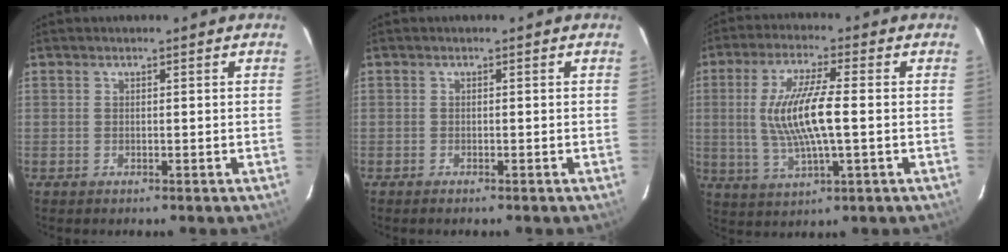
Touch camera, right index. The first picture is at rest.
{"total": 0.7, "force": [-0.6, 0.2, 0.3], "torque": [-0.008, -0.002, -0.013]}
{"total": 11.7, "force": [-0.1, 2.3, 11.5], "torque": [-0.224, -0.004, 0.002]}